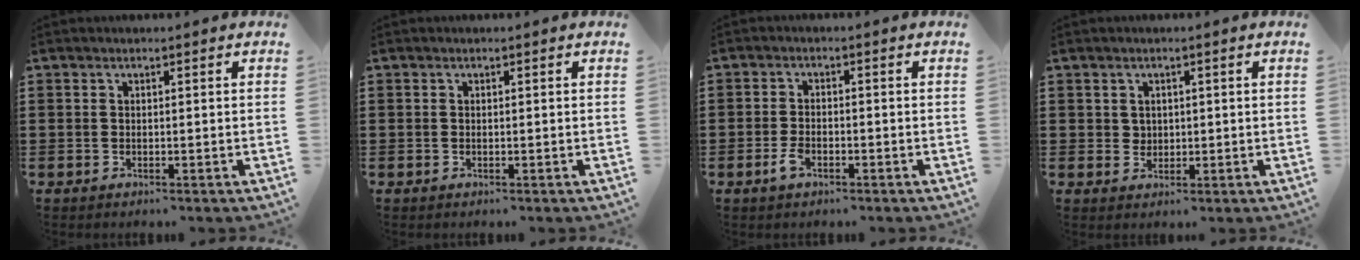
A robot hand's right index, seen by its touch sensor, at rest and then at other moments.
{"total": 0.0}
{"total": 2.6, "force": [-1.2, 1.2, 1.9], "torque": [-0.051, -0.004, -0.026]}
{"total": 1.8, "force": [0.8, 1.6, 0.3], "torque": [-0.012, 0.009, 0.014]}